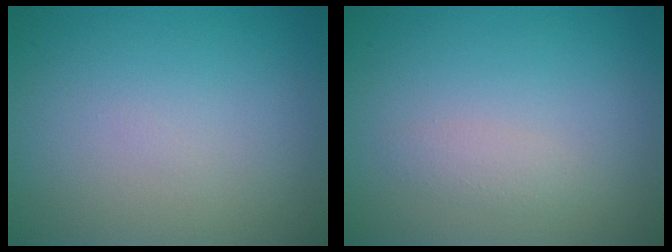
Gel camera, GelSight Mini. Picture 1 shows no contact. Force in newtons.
{"total": 1.1, "press": 1.1, "slide": 0.1}